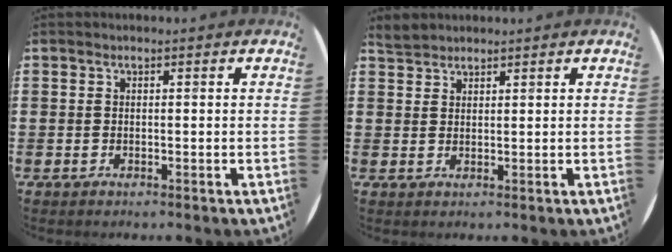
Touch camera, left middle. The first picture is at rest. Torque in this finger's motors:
{"motor_torque": [0.14, -0.13, -0.01, 0.00]}